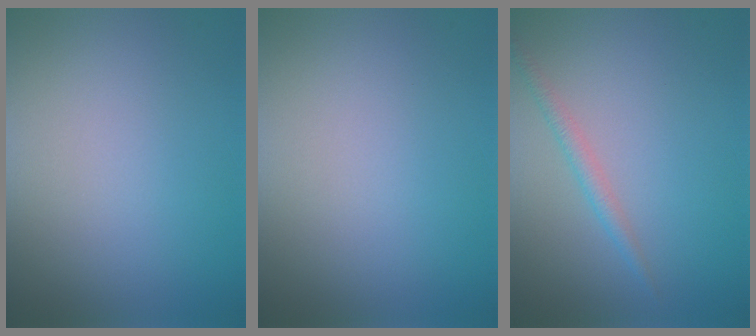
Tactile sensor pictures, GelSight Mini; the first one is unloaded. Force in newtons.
{"total": 0.0}
{"total": 1.5, "press": 1.5, "slide": 0.1}